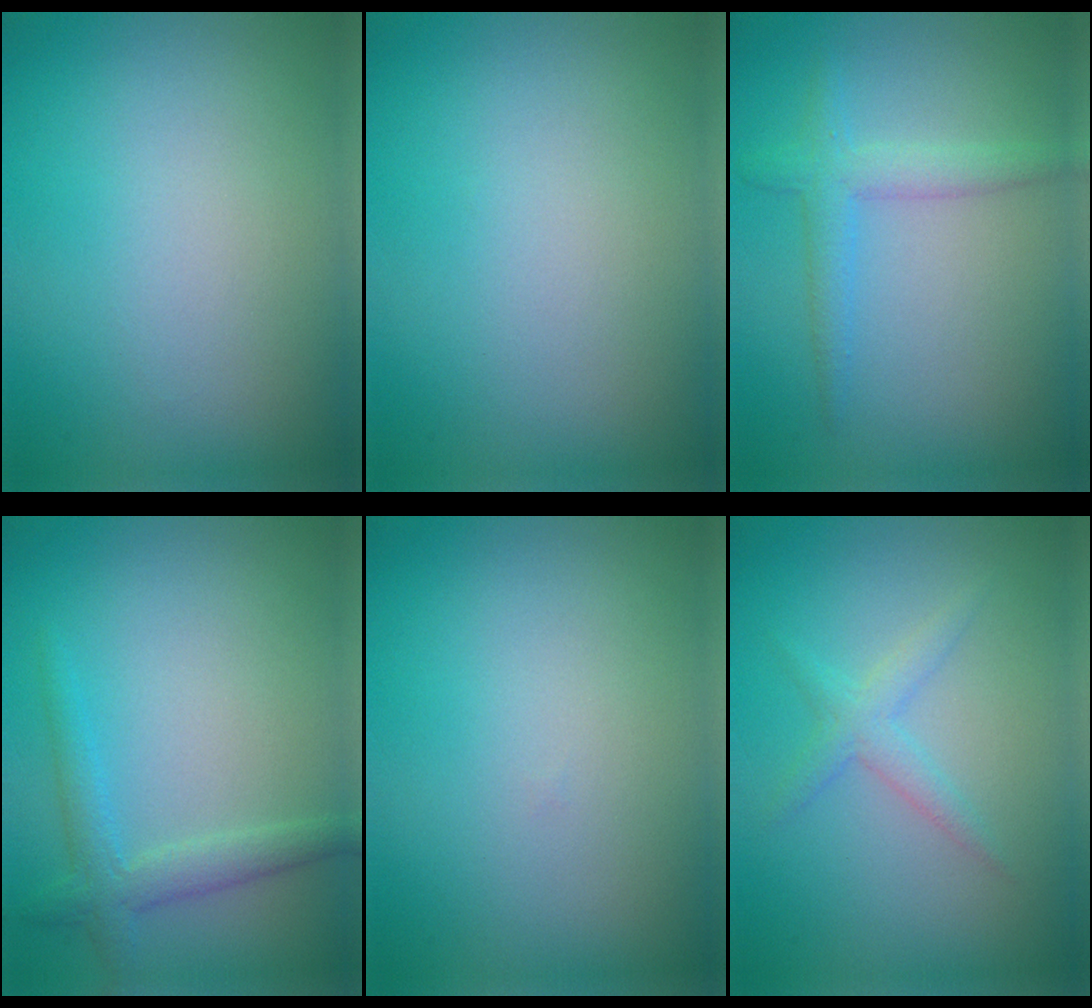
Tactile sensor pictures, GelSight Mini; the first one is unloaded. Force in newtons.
{"total": 0.0}
{"total": 2.0, "press": 2.0, "slide": 0.1}
{"total": 2.6, "press": 2.6, "slide": 0.1}
{"total": 0.0}
{"total": 1.8, "press": 1.8, "slide": 0.2}